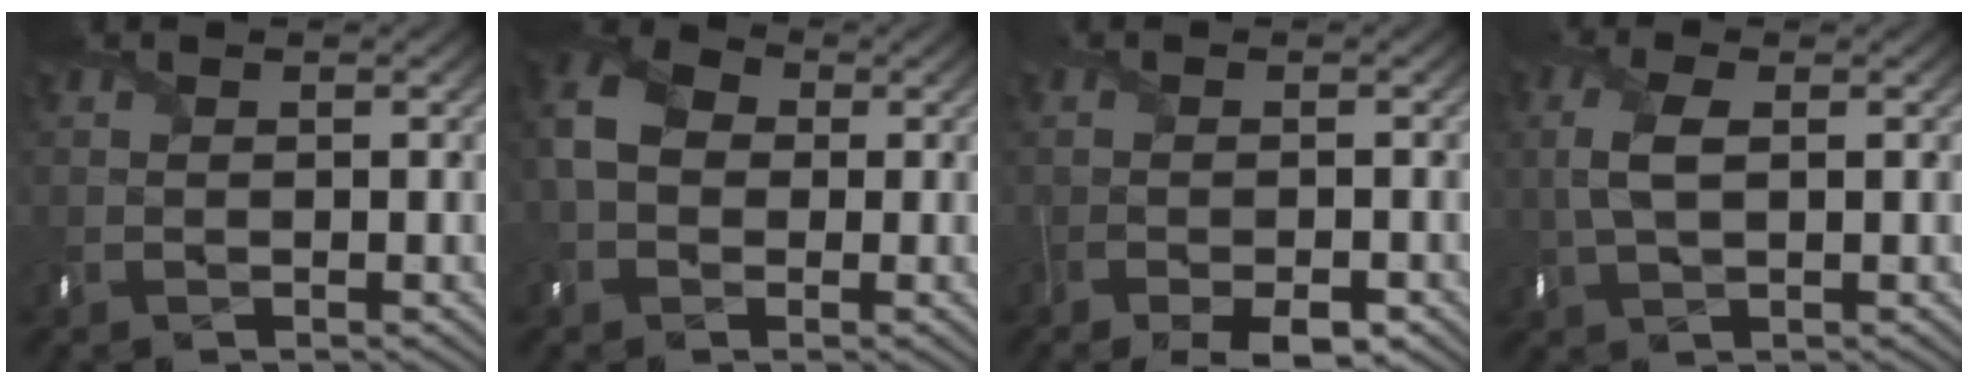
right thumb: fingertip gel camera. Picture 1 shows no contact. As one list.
[{"total": 6.8, "force": [0.1, 5.5, 4.1], "torque": [-0.107, 0.006, -0.013]}, {"total": 4.4, "force": [-2.9, 1.7, 2.8], "torque": [-0.054, -0.010, -0.048]}, {"total": 4.6, "force": [0.5, 2.1, 4.0], "torque": [-0.105, 0.006, 0.010]}]